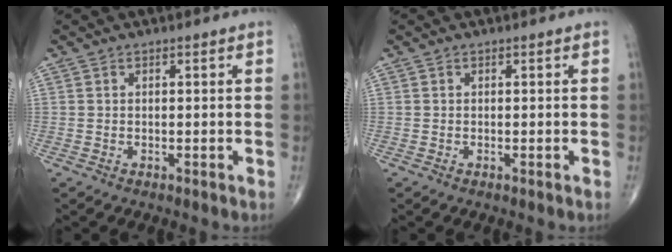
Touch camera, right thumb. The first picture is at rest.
{"total": 0.0}